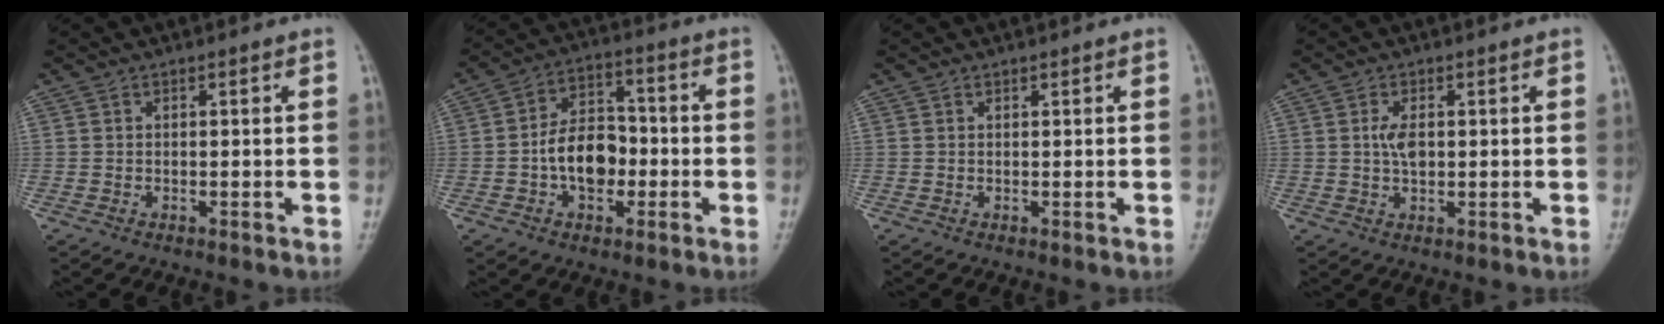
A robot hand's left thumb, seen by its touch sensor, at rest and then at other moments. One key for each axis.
{"total": 10.2, "fx": -2.1, "fy": 6.9, "fz": 7.2, "tx": -0.089, "ty": 0.029, "tz": -0.046}
{"total": 0.0}
{"total": 3.2, "fx": 0.5, "fy": 1.8, "fz": 2.6, "tx": -0.047, "ty": -0.002, "tz": 0.008}